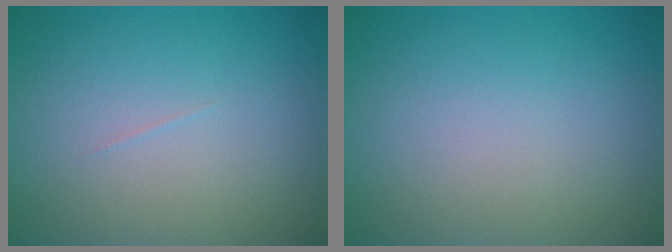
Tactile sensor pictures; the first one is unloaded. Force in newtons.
{"total": 0.0}